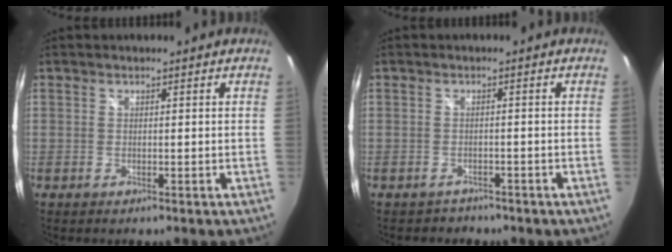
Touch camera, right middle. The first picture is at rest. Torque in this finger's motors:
{"motor_torque": [-0.21, -0.19, -0.06, -0.01]}